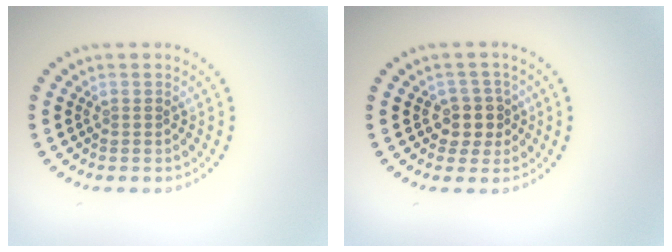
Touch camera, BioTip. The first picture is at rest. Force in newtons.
{"total": 2.5, "press": 2.2, "slide": 1.2}